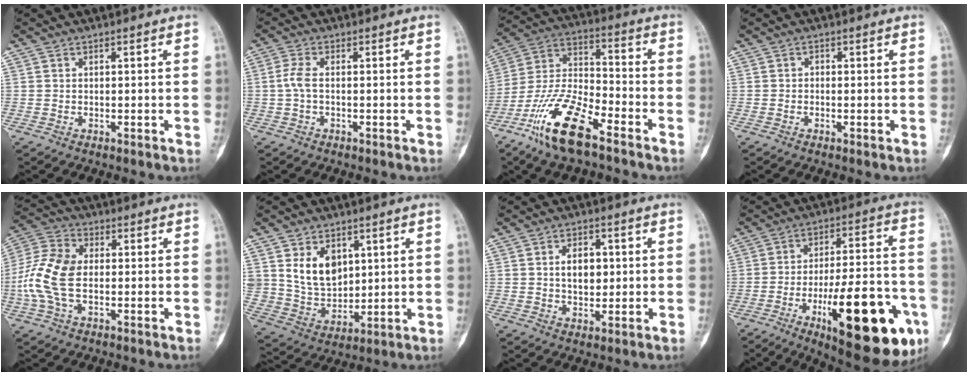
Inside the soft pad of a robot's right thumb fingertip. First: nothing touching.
{"total": 3.0, "force": [-0.2, 1.2, 2.8], "torque": [-0.067, 0.000, -0.010]}
{"total": 16.0, "force": [-9.9, 5.3, 11.4], "torque": [-0.228, 0.057, -0.193]}
{"total": 0.8, "force": [-0.2, 0.5, 0.6], "torque": [-0.003, 0.001, -0.007]}
{"total": 11.9, "force": [-0.9, 7.0, 9.6], "torque": [-0.217, 0.023, -0.023]}
{"total": 11.5, "force": [4.0, 8.2, 7.0], "torque": [-0.093, -0.025, 0.094]}
{"total": 6.2, "force": [0.8, 4.1, 4.7], "torque": [-0.051, -0.004, 0.013]}
{"total": 27.6, "force": [-10.7, 9.0, 23.8], "torque": [-0.298, 0.040, -0.146]}